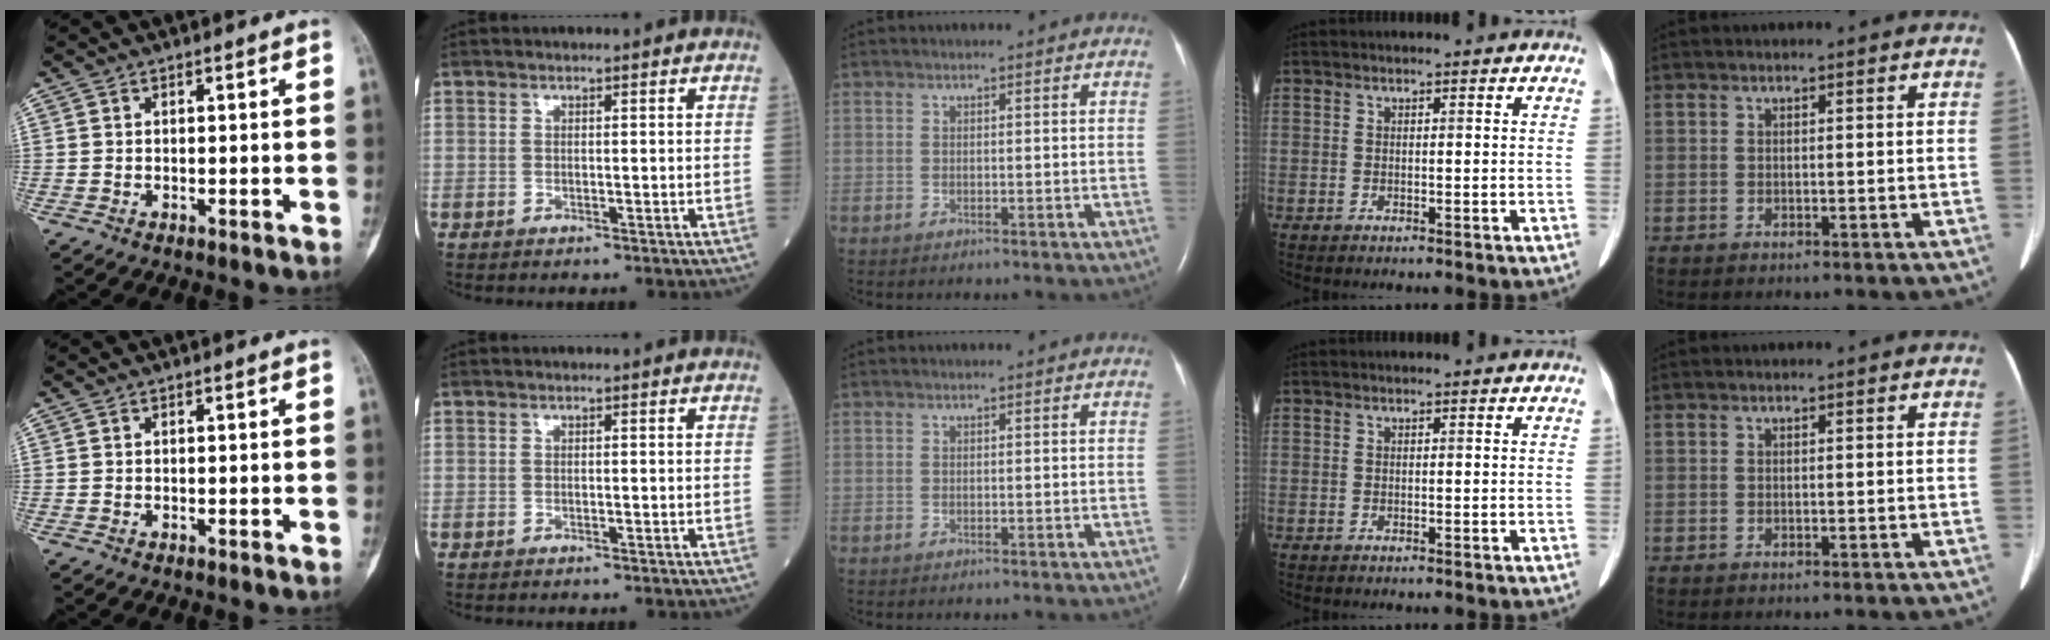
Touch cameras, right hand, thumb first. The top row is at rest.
{}